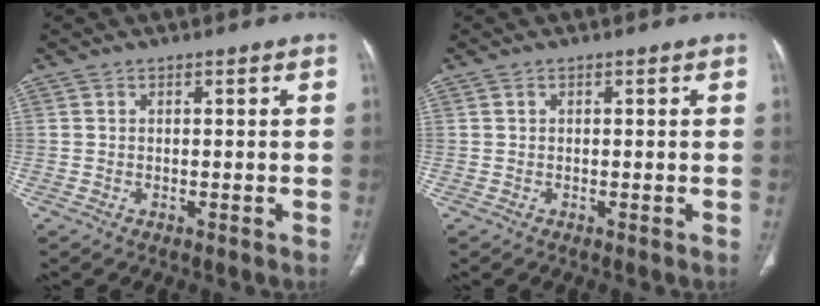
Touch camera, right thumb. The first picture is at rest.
{"total": 0.0}